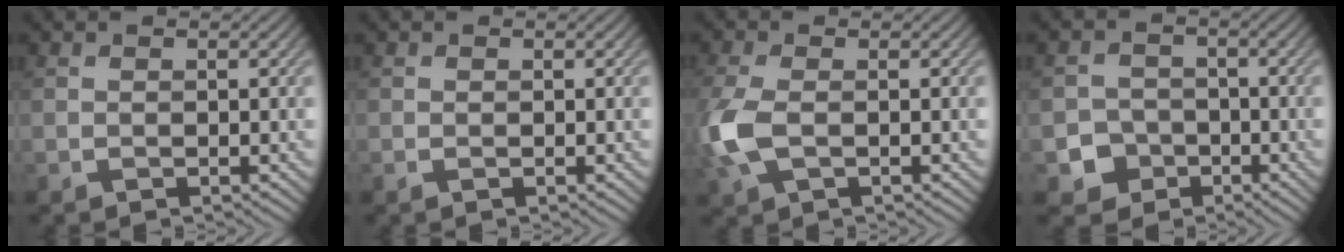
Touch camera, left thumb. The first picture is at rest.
{"total": 0.5, "force": [-0.2, 0.4, 0.3], "torque": [-0.005, -0.004, -0.004]}
{"total": 5.7, "force": [-0.7, 3.0, 4.8], "torque": [-0.143, -0.004, -0.016]}
{"total": 4.1, "force": [-1.9, 3.5, 0.9], "torque": [-0.014, -0.004, -0.045]}